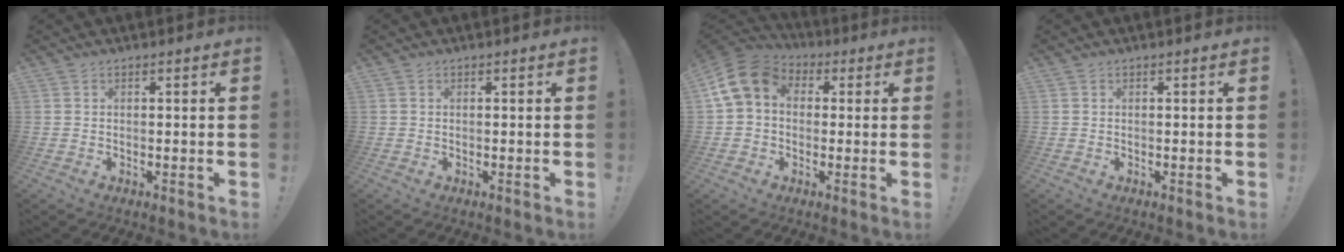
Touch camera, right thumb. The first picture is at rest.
{"total": 0.0}
{"total": 12.8, "force": [2.7, 9.9, 7.7], "torque": [-0.136, 0.006, 0.056]}
{"total": 0.0}